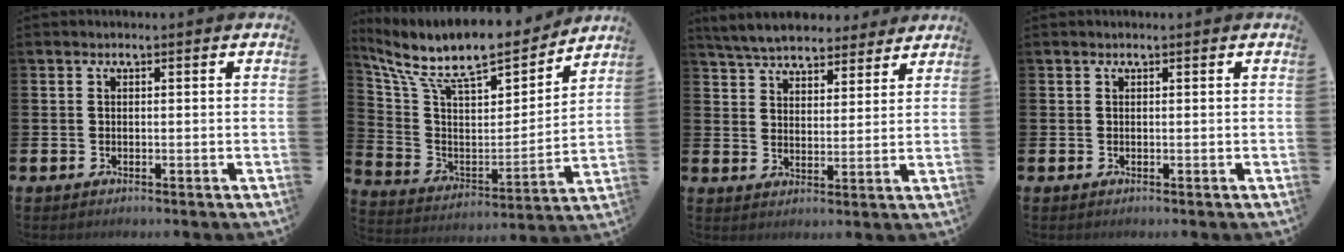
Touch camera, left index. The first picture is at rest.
{"total": 10.4, "force": [9.2, 2.8, 4.1], "torque": [-0.114, -0.070, 0.153]}
{"total": 6.7, "force": [6.4, 1.5, 1.6], "torque": [-0.045, -0.027, 0.115]}
{"total": 0.0}